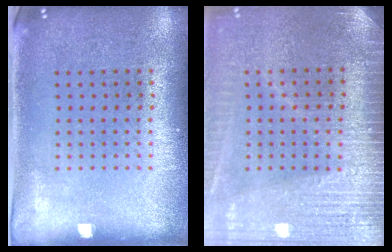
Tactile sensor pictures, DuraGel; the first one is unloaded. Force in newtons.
{"total": 3.4, "press": 3.1, "slide": 1.5}